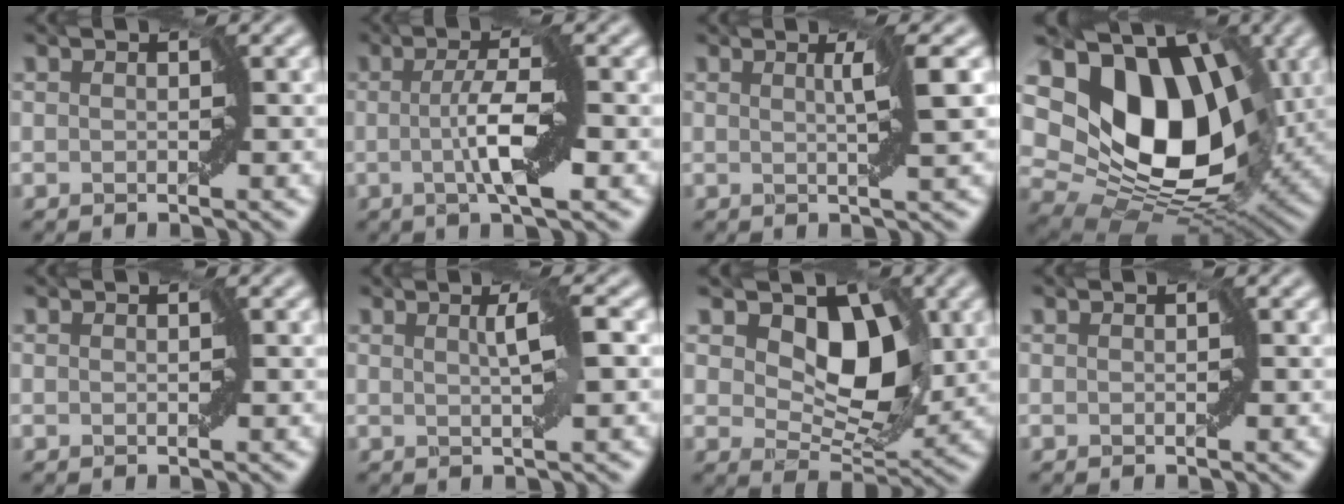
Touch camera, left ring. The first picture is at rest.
{"total": 4.2, "force": [-0.7, 0.1, 4.1], "torque": [-0.086, 0.005, -0.014]}
{"total": 2.0, "force": [0.5, -0.5, 1.9], "torque": [-0.043, 0.000, 0.010]}
{"total": 14.3, "force": [4.1, 9.7, 9.7], "torque": [-0.162, 0.003, 0.069]}
{"total": 0.0}
{"total": 1.7, "force": [0.5, -0.5, 1.5], "torque": [-0.038, 0.004, 0.010]}
{"total": 9.8, "force": [3.6, 6.2, 6.7], "torque": [-0.097, 0.006, 0.038]}
{"total": 0.0}